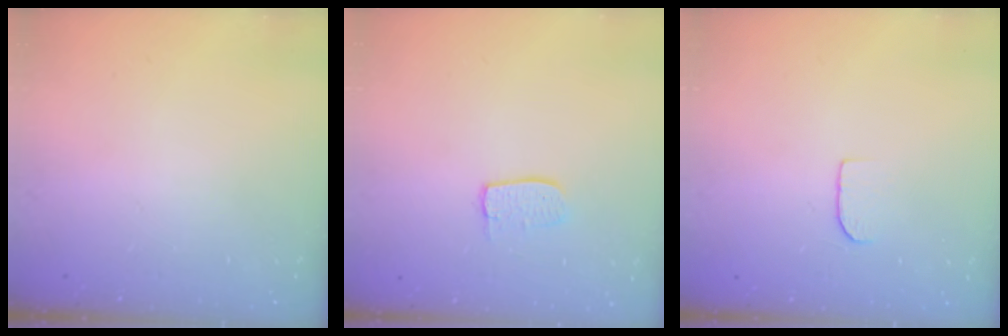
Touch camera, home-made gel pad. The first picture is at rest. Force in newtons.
{"total": 5.8, "press": 5.8, "slide": 0.4}
{"total": 5.0, "press": 5.0, "slide": 0.5}